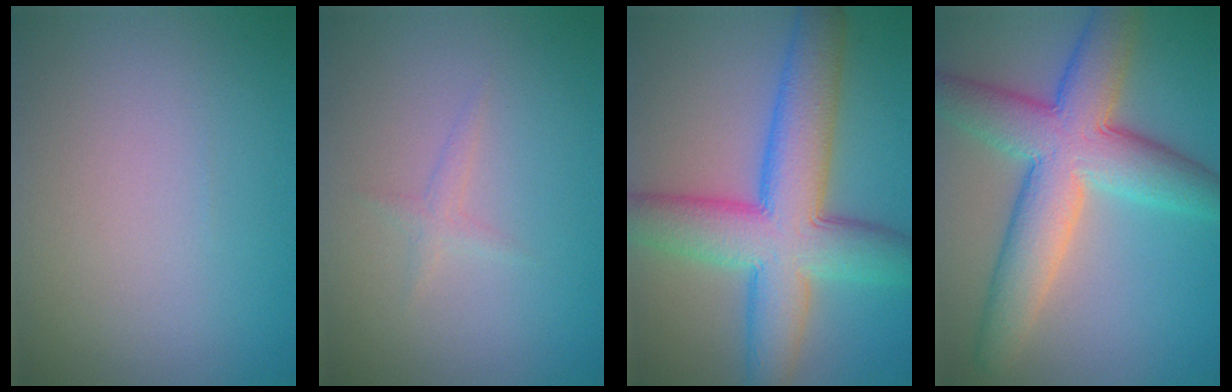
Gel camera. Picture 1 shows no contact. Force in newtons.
{"total": 0.5, "press": 0.5, "slide": 0.0}
{"total": 10.2, "press": 10.2, "slide": 0.2}
{"total": 9.4, "press": 9.3, "slide": 0.5}